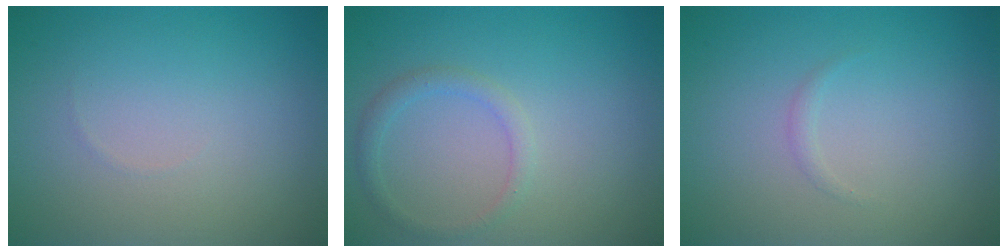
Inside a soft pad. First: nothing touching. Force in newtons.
{"total": 1.5, "press": 1.5, "slide": 0.1}
{"total": 0.5, "press": 0.5, "slide": 0.0}